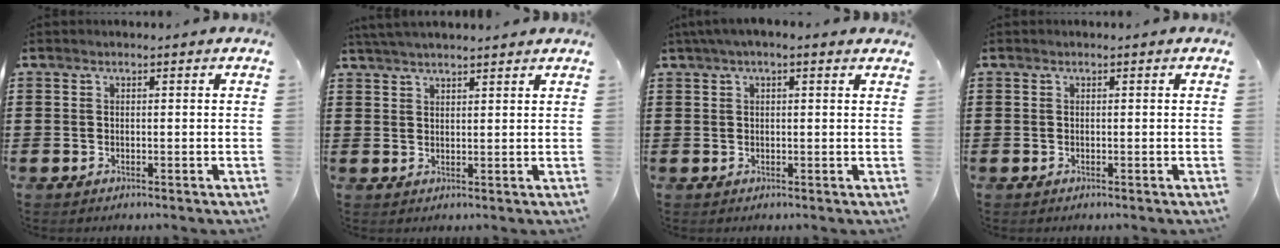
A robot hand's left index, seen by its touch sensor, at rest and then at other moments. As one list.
[{"total": 3.0, "force": [2.8, 0.1, 0.9], "torque": [-0.024, 0.000, 0.055]}, {"total": 2.1, "force": [1.2, 0.4, 1.7], "torque": [-0.035, 0.005, 0.020]}, {"total": 0.0}]